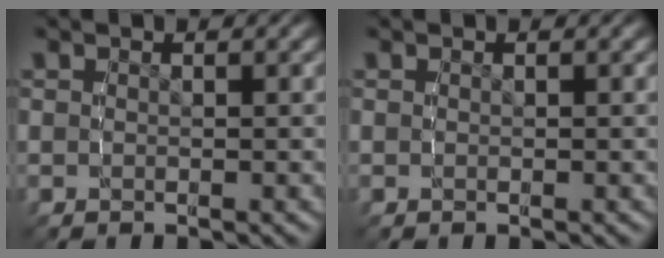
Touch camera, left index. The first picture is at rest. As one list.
[{"total": 0.0}]